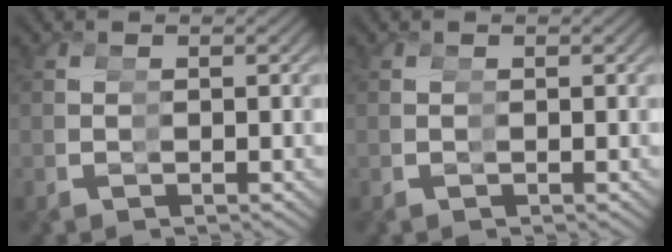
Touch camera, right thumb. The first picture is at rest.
{"total": 0.0}